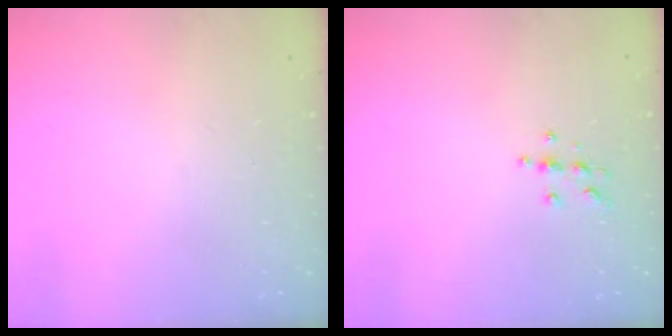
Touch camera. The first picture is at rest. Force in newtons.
{"total": 4.8, "press": 4.8, "slide": 0.6}